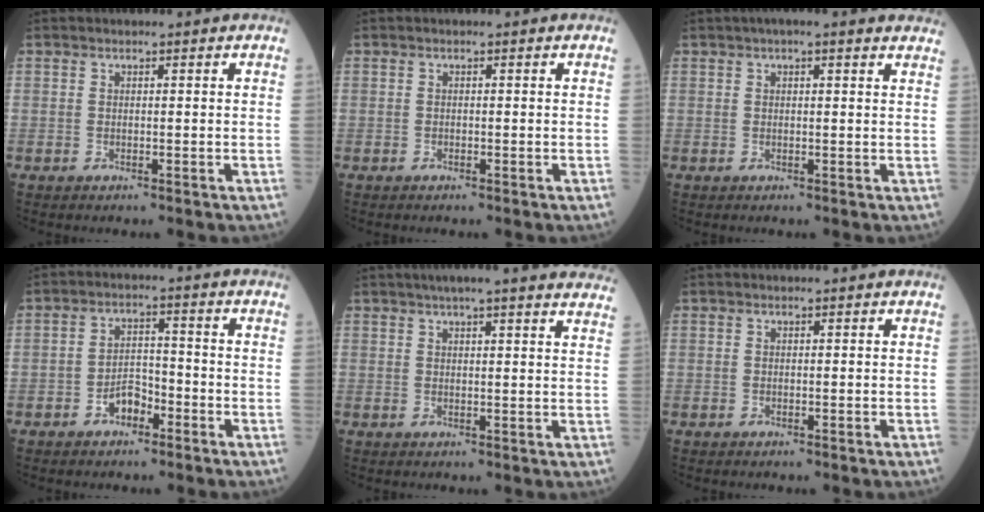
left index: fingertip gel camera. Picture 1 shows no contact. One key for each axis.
{"total": 0.0}
{"total": 6.6, "fx": 5.2, "fy": 1.0, "fz": 4.0, "tx": -0.051, "ty": 0.021, "tz": 0.049}
{"total": 4.0, "fx": -2.4, "fy": 2.2, "fz": 2.3, "tx": -0.040, "ty": 0.012, "tz": -0.043}
{"total": 17.3, "fx": 15.3, "fy": 1.0, "fz": 7.8, "tx": -0.104, "ty": 0.014, "tz": 0.176}
{"total": 0.0}